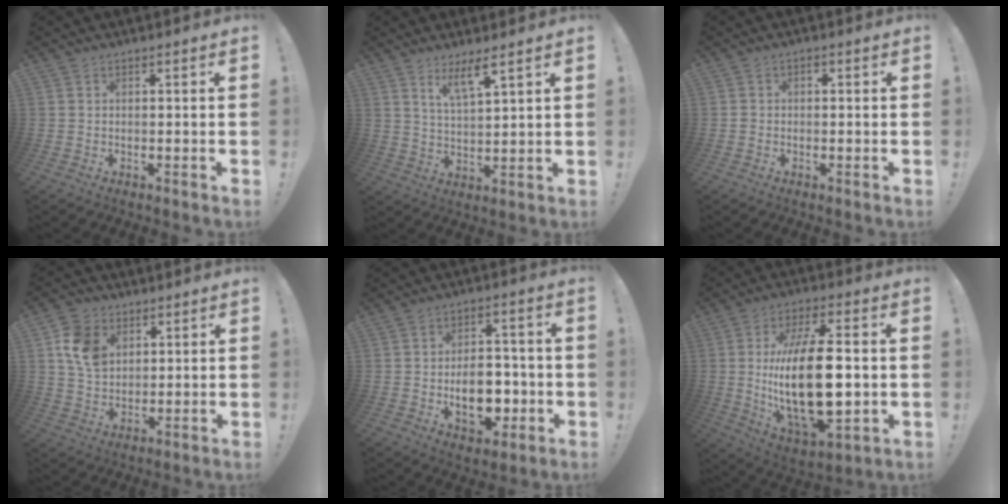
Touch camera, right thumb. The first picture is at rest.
{"total": 7.0, "force": [5.2, 1.0, 4.6], "torque": [-0.080, -0.028, 0.089]}
{"total": 1.2, "force": [-0.7, 0.9, 0.5], "torque": [-0.015, 0.008, -0.012]}
{"total": 11.3, "force": [4.1, 8.5, 6.3], "torque": [-0.089, -0.002, 0.080]}
{"total": 12.8, "force": [-3.2, 8.3, 9.2], "torque": [-0.140, 0.017, -0.051]}
{"total": 24.8, "force": [-0.2, 10.8, 22.4], "torque": [-0.430, -0.014, -0.003]}